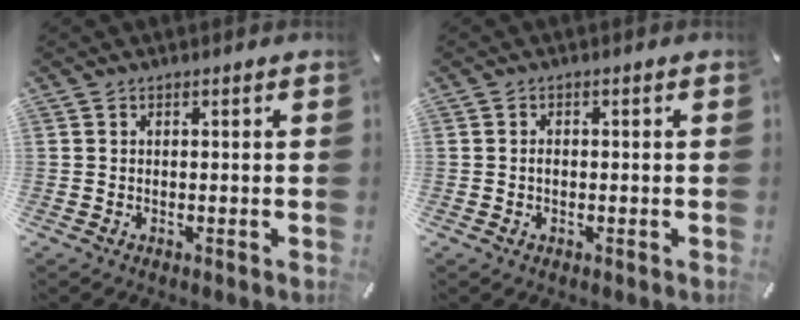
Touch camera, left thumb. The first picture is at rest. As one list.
[{"total": 1.5, "force": [-0.3, 0.9, 1.2], "torque": [-0.023, 0.003, -0.006]}]